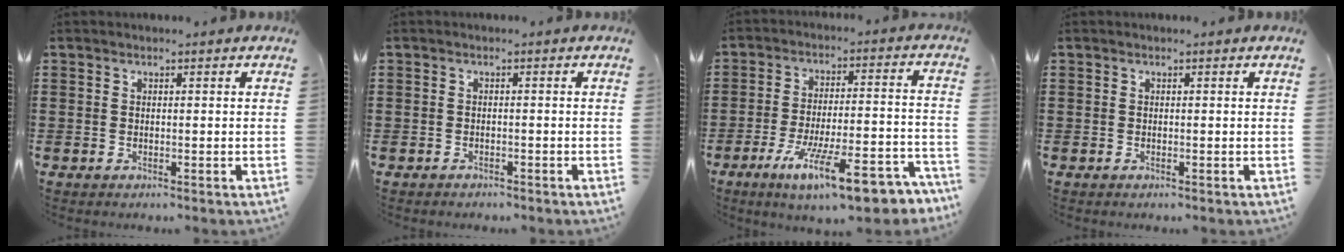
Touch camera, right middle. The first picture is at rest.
{"total": 1.0, "force": [-1.0, 0.4, -0.1], "torque": [0.001, 0.004, -0.022]}
{"total": 13.9, "force": [-9.4, 2.4, 10.0], "torque": [-0.162, 0.025, -0.160]}
{"total": 0.0}